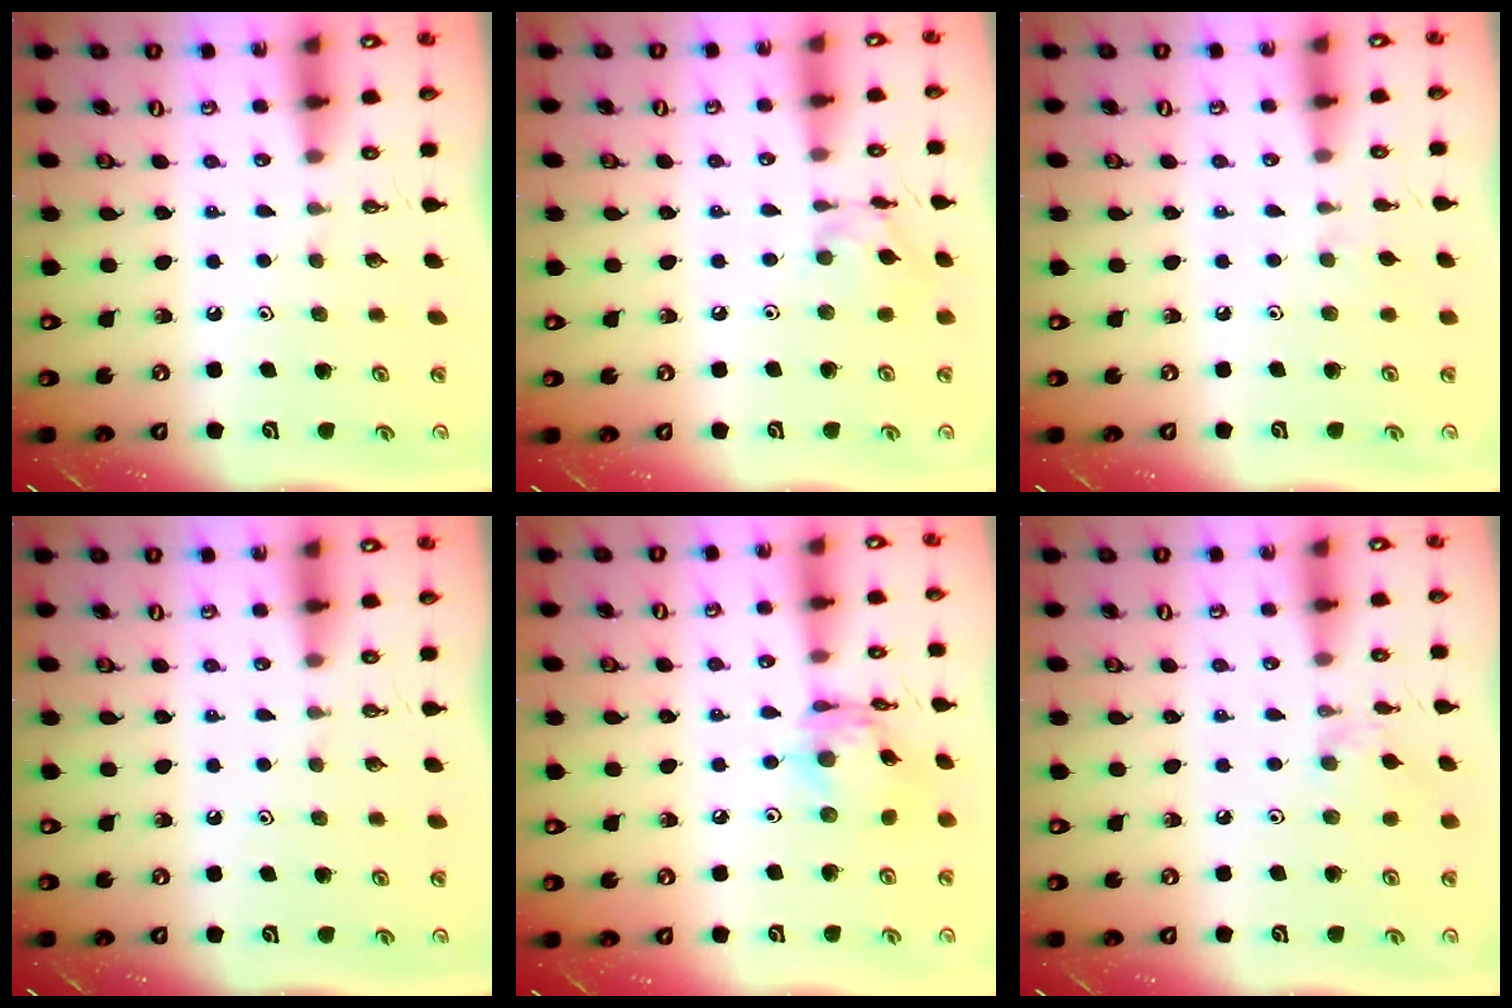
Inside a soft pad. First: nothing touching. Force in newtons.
{"total": 10.4, "press": 10.4, "slide": 0.7}
{"total": 2.2, "press": 2.1, "slide": 0.4}
{"total": 0.0}
{"total": 11.6, "press": 11.6, "slide": 1.0}
{"total": 2.4, "press": 2.3, "slide": 0.5}